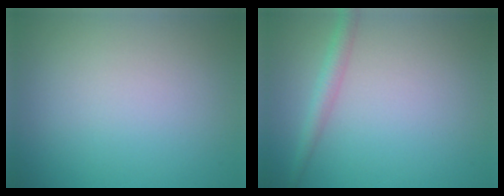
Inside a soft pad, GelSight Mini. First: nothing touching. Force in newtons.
{"total": 2.1, "press": 2.1, "slide": 0.1}